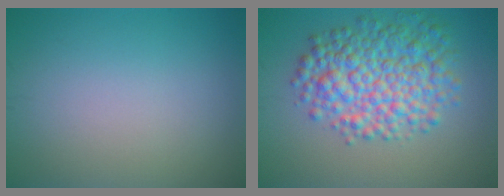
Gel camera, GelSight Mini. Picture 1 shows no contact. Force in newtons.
{"total": 7.4, "press": 7.4, "slide": 0.1}